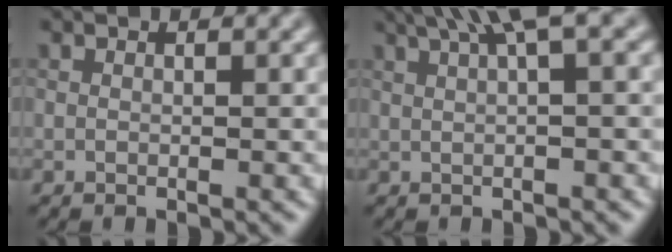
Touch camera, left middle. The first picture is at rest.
{"total": 4.6, "force": [2.5, 0.5, 3.8], "torque": [-0.059, 0.021, 0.046]}